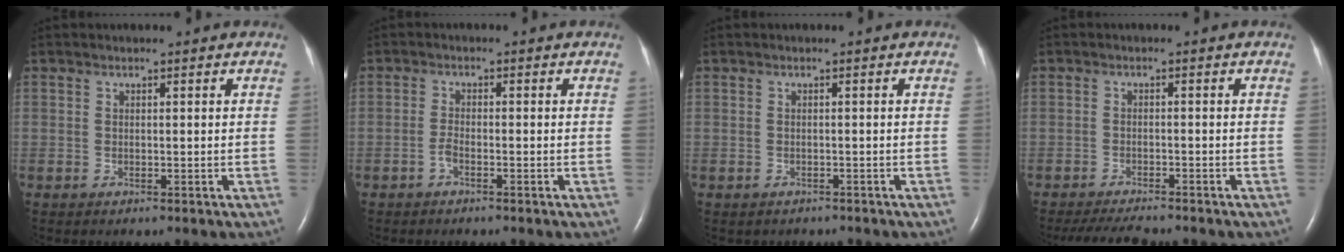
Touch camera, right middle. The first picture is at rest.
{"total": 1.4, "force": [-0.9, 0.2, 1.0], "torque": [-0.025, 0.000, -0.019]}
{"total": 2.0, "force": [-1.7, 1.0, 0.3], "torque": [-0.013, -0.001, -0.018]}
{"total": 5.8, "force": [-5.3, 0.5, 2.3], "torque": [-0.041, -0.019, -0.086]}